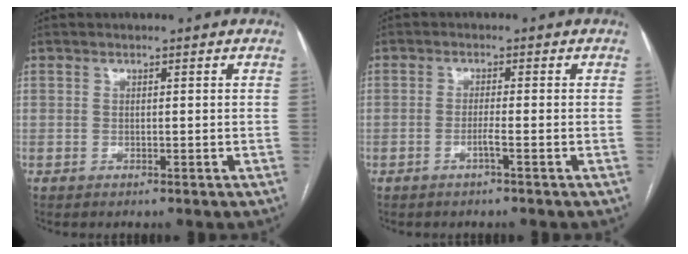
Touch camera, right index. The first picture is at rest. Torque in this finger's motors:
{"motor_torque": [-0.25, 0.02, -0.05, -0.01]}